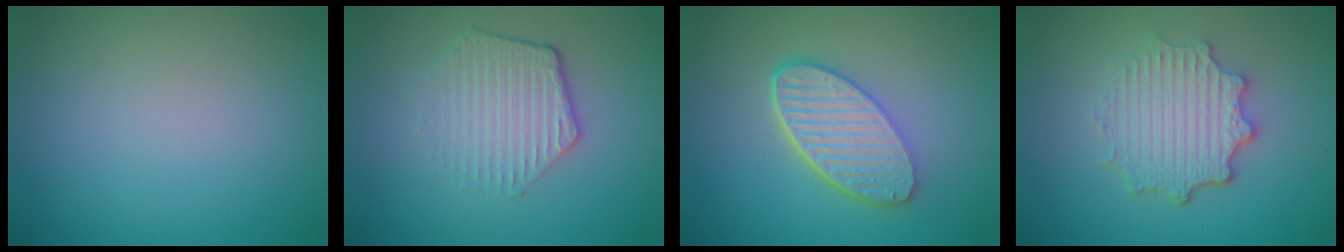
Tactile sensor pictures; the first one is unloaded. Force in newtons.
{"total": 3.6, "press": 3.0, "slide": 2.0}
{"total": 6.1, "press": 4.5, "slide": 4.1}
{"total": 4.9, "press": 3.8, "slide": 3.1}